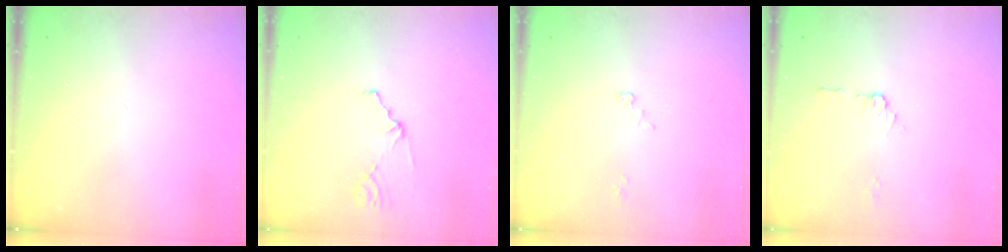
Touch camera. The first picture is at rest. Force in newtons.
{"total": 1.4, "press": 1.3, "slide": 0.3}
{"total": 2.4, "press": 2.4, "slide": 0.3}
{"total": 3.3, "press": 3.3, "slide": 0.4}